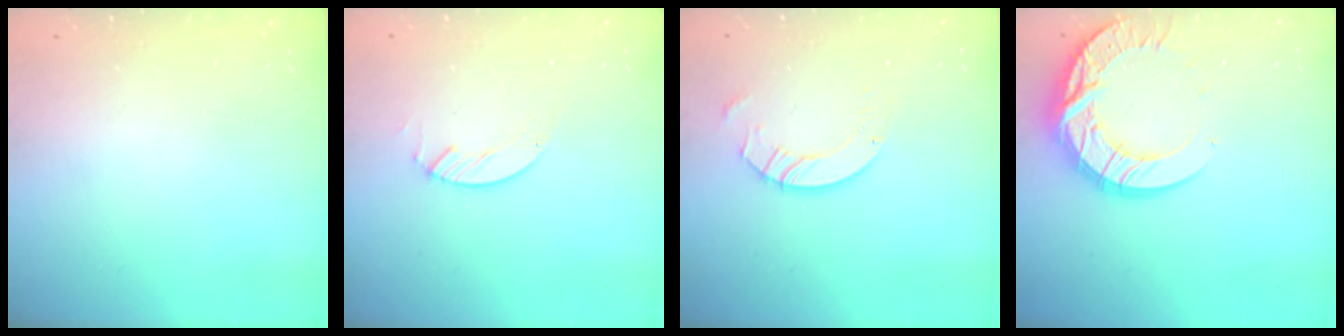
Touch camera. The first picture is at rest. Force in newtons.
{"total": 2.1, "press": 2.1, "slide": 0.2}
{"total": 5.0, "press": 5.0, "slide": 0.3}
{"total": 17.3, "press": 17.2, "slide": 1.5}